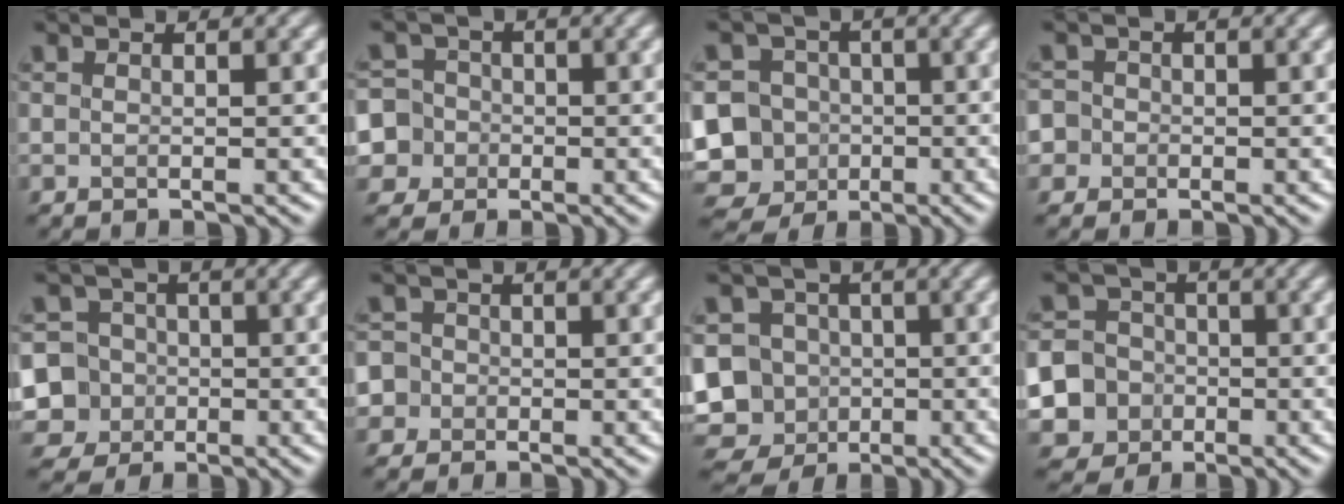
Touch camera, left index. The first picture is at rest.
{"total": 7.6, "force": [-2.0, 7.2, 1.4], "torque": [-0.043, 0.013, -0.068]}
{"total": 12.2, "force": [-3.9, 11.1, 3.1], "torque": [-0.100, -0.011, -0.082]}
{"total": 3.3, "force": [-0.7, 3.2, 0.7], "torque": [0.006, 0.022, -0.043]}
{"total": 9.7, "force": [-2.9, 9.0, 2.2], "torque": [-0.065, -0.005, -0.077]}
{"total": 5.0, "force": [-1.2, 4.7, 1.1], "torque": [-0.019, 0.026, -0.054]}
{"total": 11.2, "force": [-3.1, 10.3, 3.4], "torque": [-0.089, 0.004, -0.075]}
{"total": 9.6, "force": [-3.3, 8.8, 1.7], "torque": [-0.057, -0.018, -0.077]}